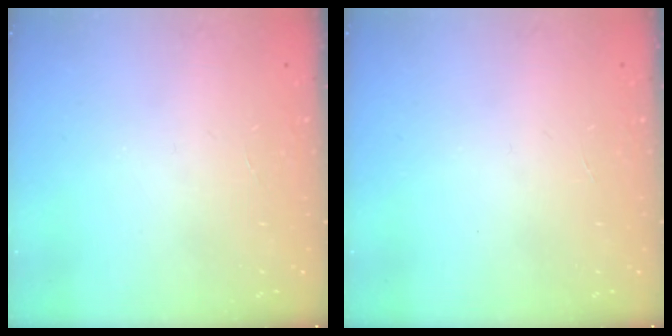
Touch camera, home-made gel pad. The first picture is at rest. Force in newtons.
{"total": 0.0}